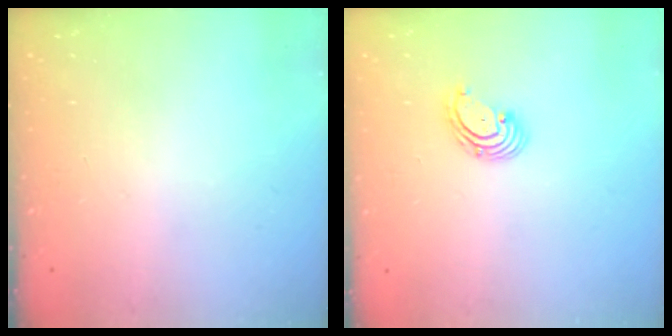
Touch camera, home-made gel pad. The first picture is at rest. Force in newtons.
{"total": 2.9, "press": 2.9, "slide": 0.3}